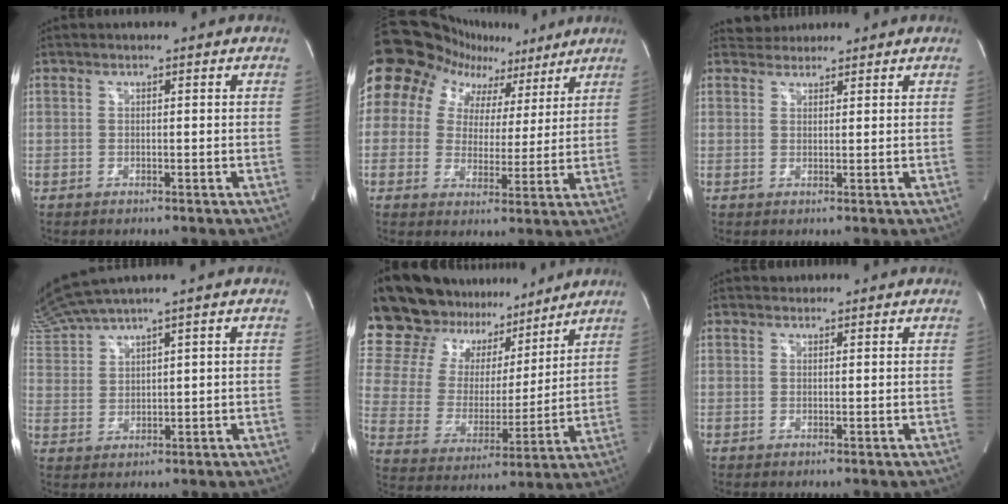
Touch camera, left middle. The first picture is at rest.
{"total": 16.7, "force": [11.0, 11.8, 4.5], "torque": [-0.095, 0.056, 0.153]}
{"total": 2.3, "force": [2.2, 0.7, -0.4], "torque": [0.004, 0.016, 0.037]}
{"total": 6.2, "force": [5.6, -1.0, 2.4], "torque": [-0.070, 0.009, 0.129]}
{"total": 22.7, "force": [19.7, 9.1, 6.7], "torque": [-0.138, 0.037, 0.323]}
{"total": 0.7, "force": [0.6, 0.3, -0.1], "torque": [-0.002, 0.006, 0.009]}